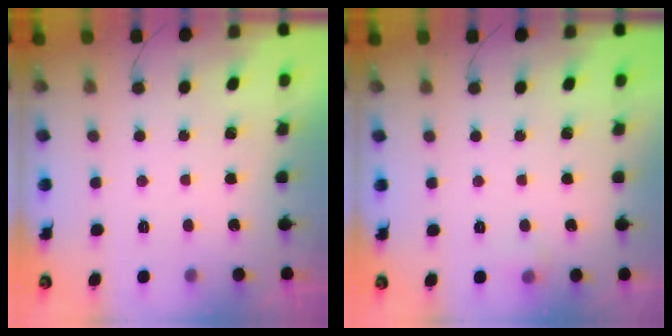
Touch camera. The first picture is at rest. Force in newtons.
{"total": 4.3, "press": 4.1, "slide": 1.4}